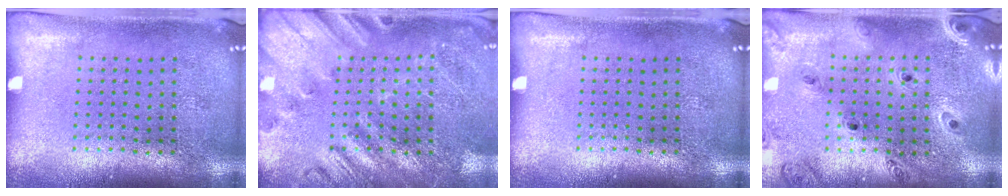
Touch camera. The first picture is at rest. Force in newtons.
{"total": 2.2, "press": 2.1, "slide": 0.8}
{"total": 0.0}
{"total": 1.4, "press": 1.4, "slide": 0.1}